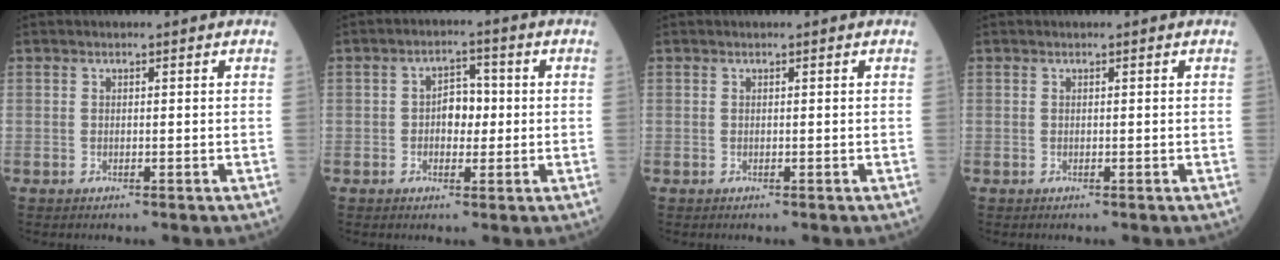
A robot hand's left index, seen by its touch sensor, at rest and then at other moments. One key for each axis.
{"total": 4.2, "fx": -0.7, "fy": 2.7, "fz": 3.2, "tx": -0.047, "ty": 0.013, "tz": -0.016}
{"total": 0.0}
{"total": 0.0}